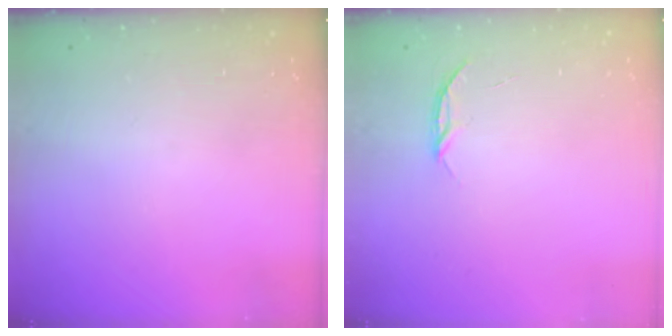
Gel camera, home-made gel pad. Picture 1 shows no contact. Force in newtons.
{"total": 3.6, "press": 3.6, "slide": 0.5}